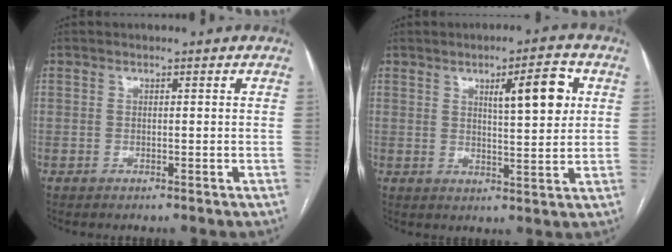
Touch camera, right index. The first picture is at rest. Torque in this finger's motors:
{"motor_torque": [0.55, 0.38, 0.19, 0.06]}